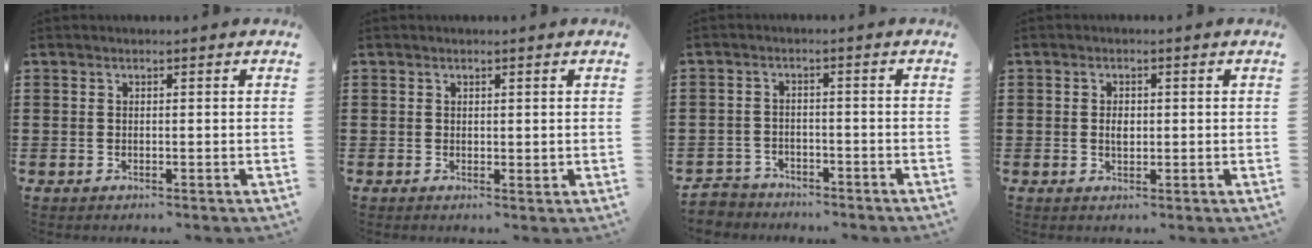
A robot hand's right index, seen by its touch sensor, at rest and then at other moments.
{"total": 0.6, "force": [0.3, 0.5, 0.2], "torque": [-0.005, 0.003, 0.006]}
{"total": 3.0, "force": [-2.8, 0.8, -0.4], "torque": [-0.002, 0.001, -0.063]}
{"total": 2.0, "force": [0.0, 1.1, 1.7], "torque": [-0.033, 0.005, -0.002]}